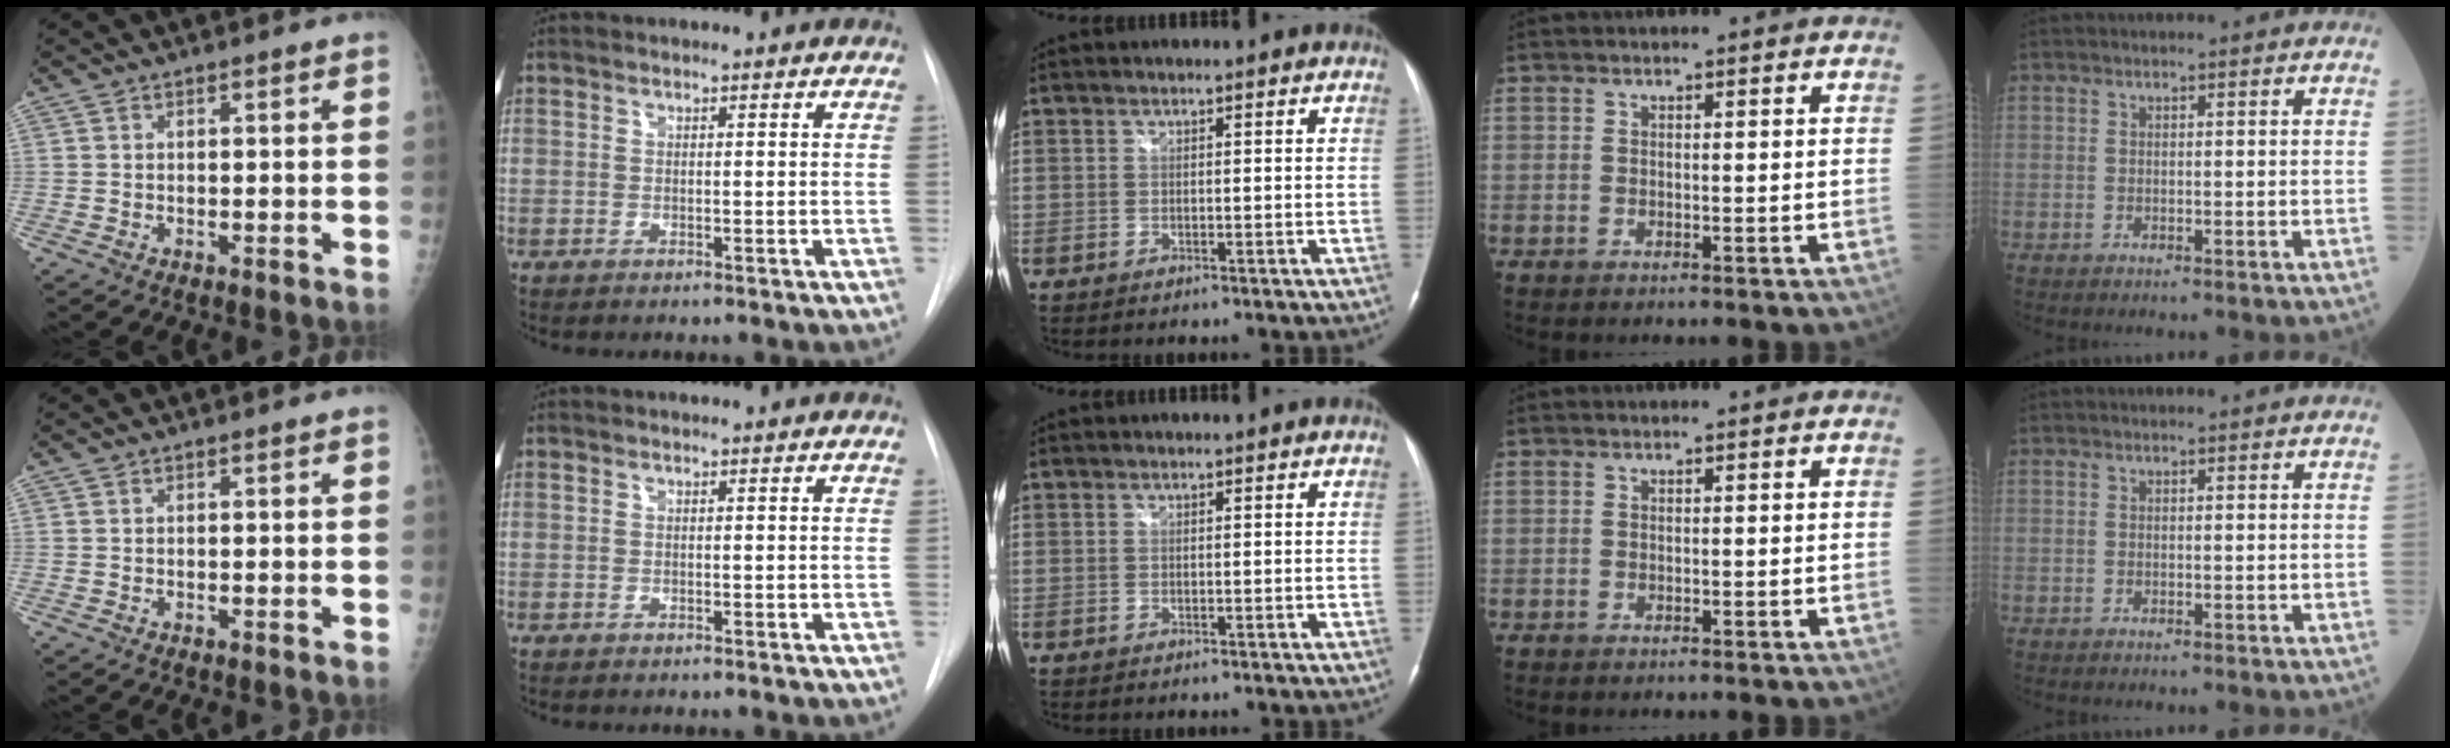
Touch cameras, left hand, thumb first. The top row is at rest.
{}